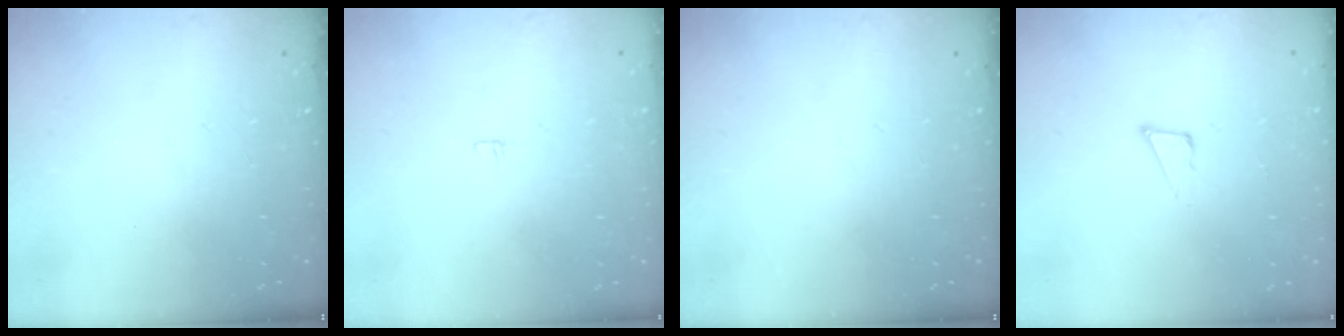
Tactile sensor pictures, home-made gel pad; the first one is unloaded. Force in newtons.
{"total": 3.3, "press": 3.3, "slide": 0.2}
{"total": 0.0}
{"total": 4.4, "press": 4.3, "slide": 0.8}